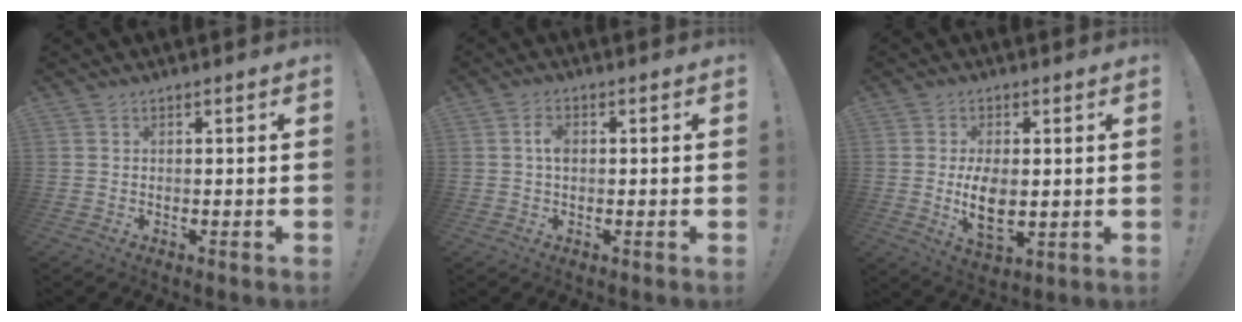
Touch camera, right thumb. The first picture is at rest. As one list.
[{"total": 3.4, "force": [0.1, 2.0, 2.7], "torque": [-0.039, 0.003, -0.001]}, {"total": 8.9, "force": [-0.2, 4.8, 7.5], "torque": [-0.133, -0.014, -0.002]}]